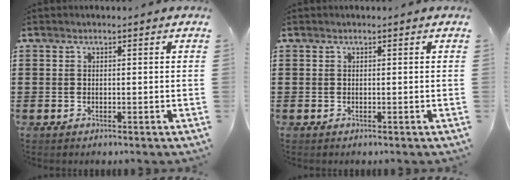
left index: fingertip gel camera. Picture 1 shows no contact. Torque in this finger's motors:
{"motor_torque": [0.07, -0.04, 0.00, 0.00]}